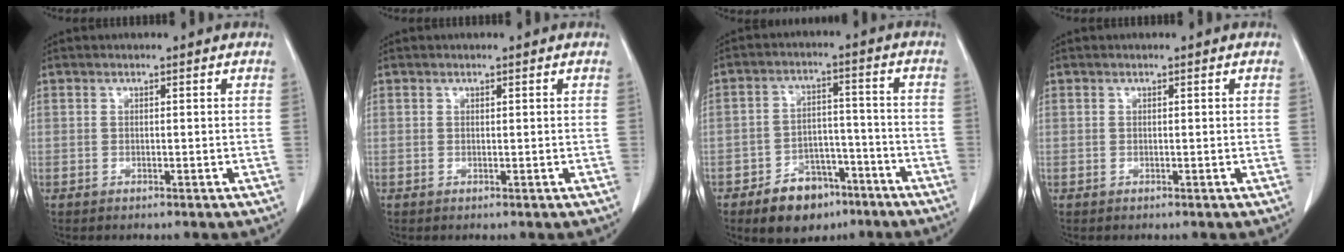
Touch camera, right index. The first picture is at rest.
{"total": 0.0}
{"total": 8.8, "force": [-5.8, 5.3, 4.1], "torque": [-0.066, 0.018, -0.086]}
{"total": 0.0}